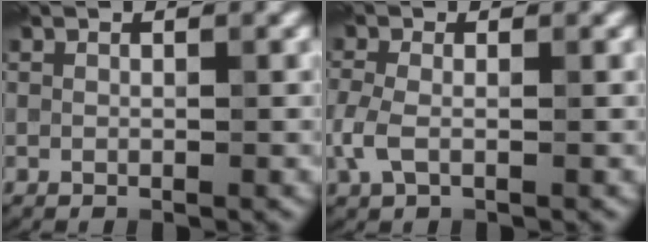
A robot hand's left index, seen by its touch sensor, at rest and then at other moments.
{"total": 2.4, "force": [-0.5, 1.4, 1.9], "torque": [-0.051, 0.000, -0.015]}